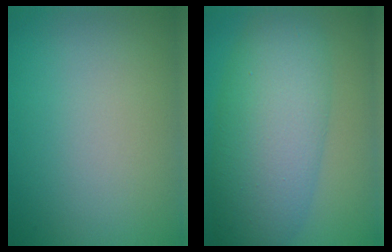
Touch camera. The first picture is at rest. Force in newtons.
{"total": 9.1, "press": 9.1, "slide": 0.2}